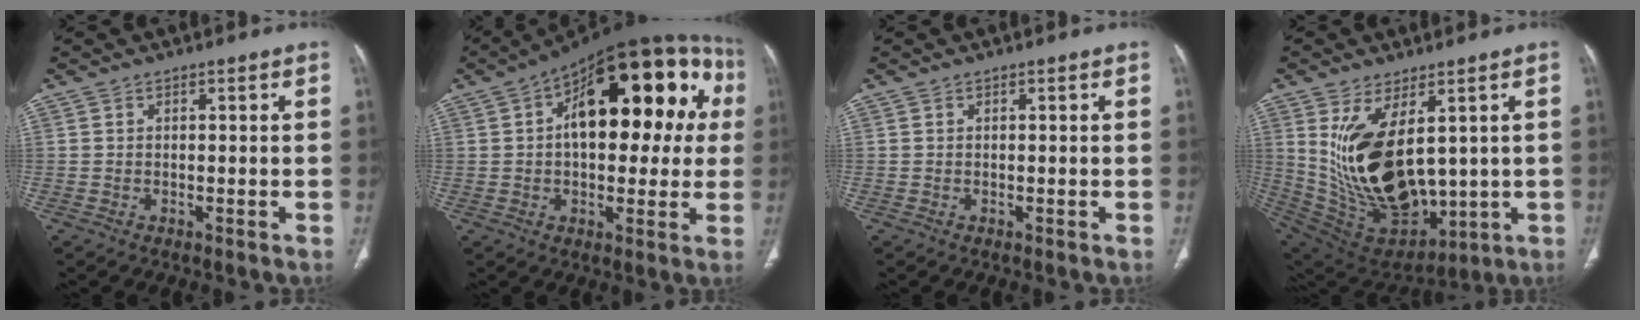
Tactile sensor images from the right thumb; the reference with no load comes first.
{"total": 27.8, "force": [5.6, 13.4, 23.8], "torque": [-0.310, 0.046, 0.073]}
{"total": 0.0}
{"total": 20.0, "force": [3.4, 11.0, 16.4], "torque": [-0.282, -0.031, 0.103]}